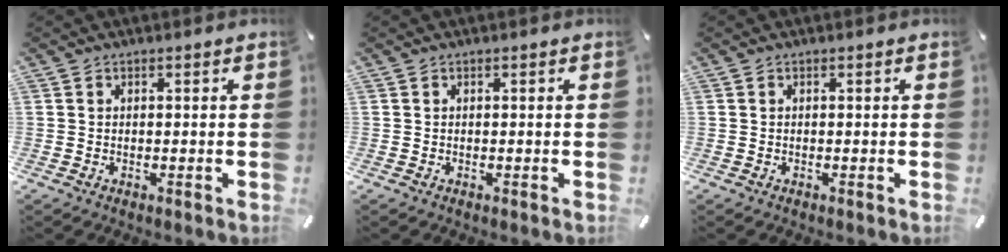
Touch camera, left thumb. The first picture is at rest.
{"total": 0.0}
{"total": 0.0}